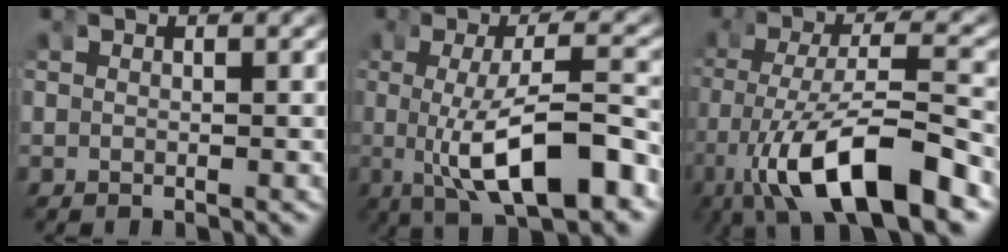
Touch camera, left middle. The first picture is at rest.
{"total": 8.5, "force": [-2.7, 2.4, 7.7], "torque": [-0.133, -0.014, -0.033]}
{"total": 9.7, "force": [-4.0, 3.0, 8.3], "torque": [-0.164, -0.031, -0.042]}